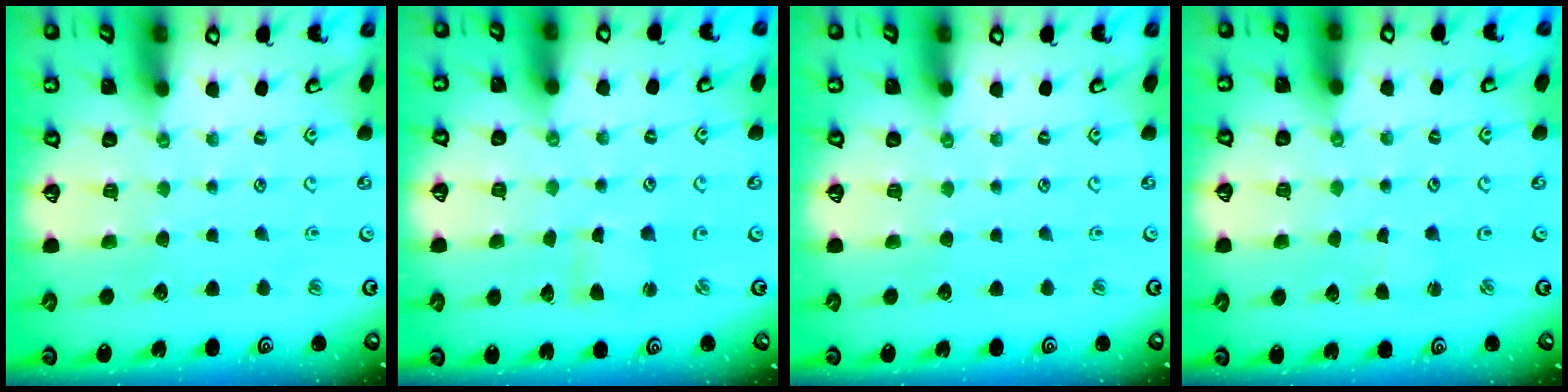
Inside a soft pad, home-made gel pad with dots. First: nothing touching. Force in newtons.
{"total": 1.4, "press": 1.3, "slide": 0.3}
{"total": 0.0}
{"total": 1.0, "press": 0.9, "slide": 0.1}